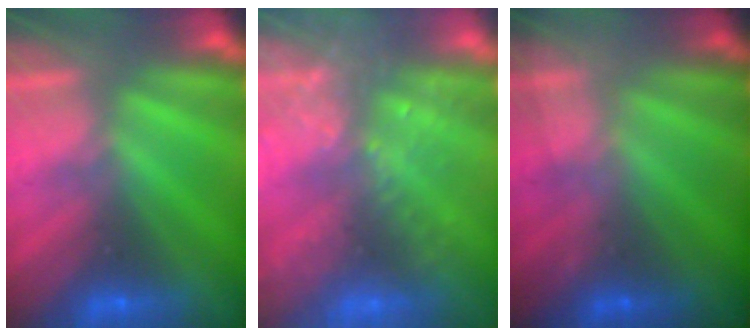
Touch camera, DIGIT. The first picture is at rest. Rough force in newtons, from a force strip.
{"total": 6.8}
{"total": 1.6}